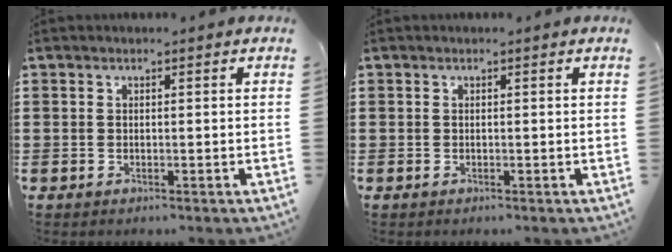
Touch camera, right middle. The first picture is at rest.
{"total": 0.0}